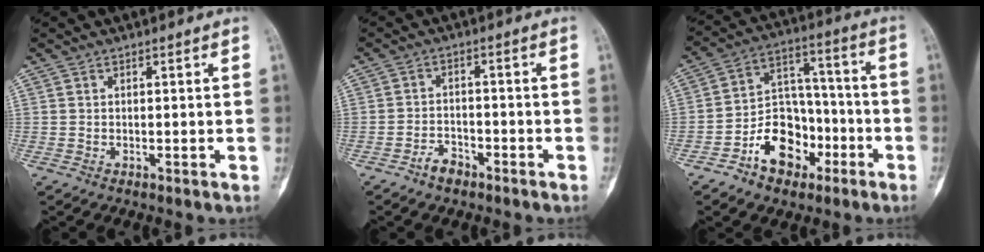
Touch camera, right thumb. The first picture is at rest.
{"total": 3.5, "force": [-2.6, 1.8, 1.4], "torque": [-0.016, 0.021, -0.046]}
{"total": 13.4, "force": [-6.3, 9.5, 7.0], "torque": [-0.074, 0.070, -0.109]}